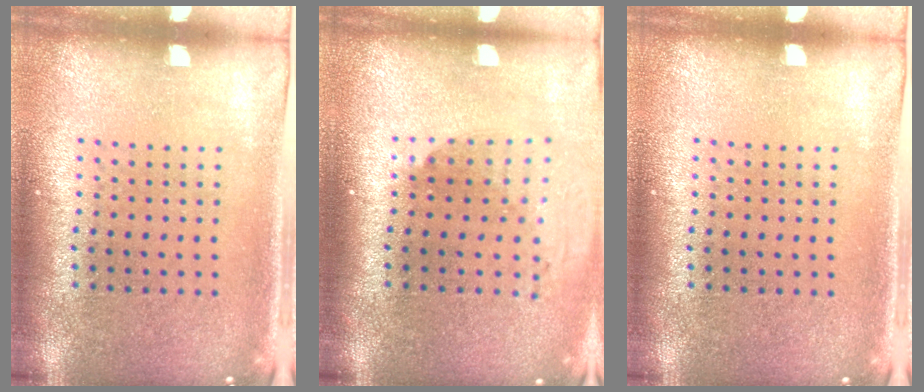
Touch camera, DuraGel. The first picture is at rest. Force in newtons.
{"total": 1.9, "press": 1.4, "slide": 1.3}
{"total": 0.0}